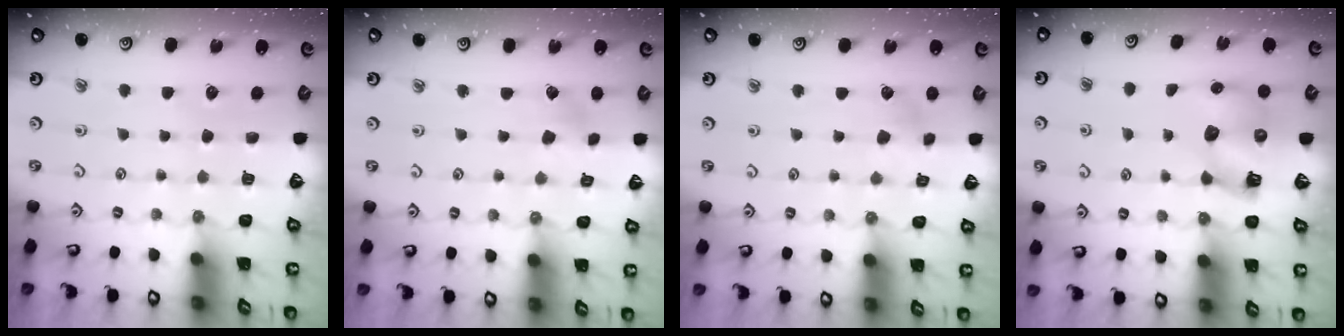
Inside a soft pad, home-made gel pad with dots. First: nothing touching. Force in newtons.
{"total": 2.4, "press": 2.4, "slide": 0.6}
{"total": 4.0, "press": 4.0, "slide": 0.2}
{"total": 7.4, "press": 7.4, "slide": 1.0}